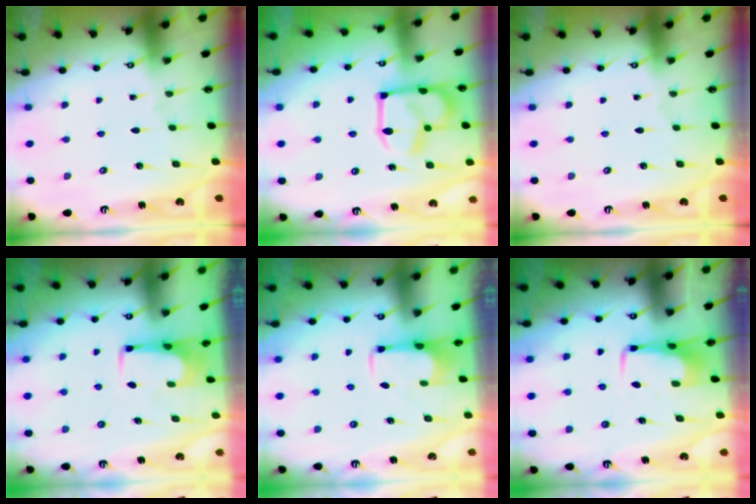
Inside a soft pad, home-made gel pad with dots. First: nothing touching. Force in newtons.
{"total": 12.8, "press": 12.8, "slide": 1.3}
{"total": 0.0}
{"total": 3.6, "press": 3.6, "slide": 0.2}
{"total": 2.8, "press": 2.7, "slide": 0.8}
{"total": 2.9, "press": 2.9, "slide": 0.4}